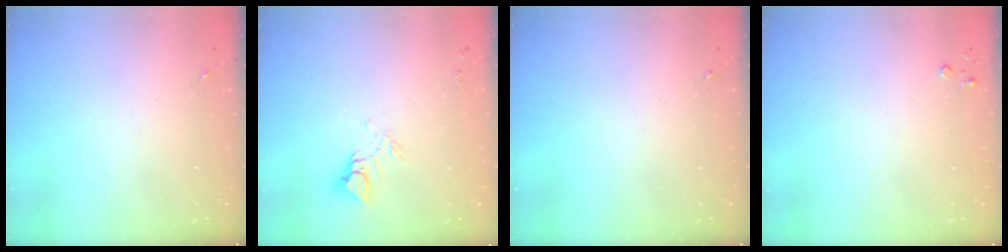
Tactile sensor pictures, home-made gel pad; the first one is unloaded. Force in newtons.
{"total": 8.6, "press": 8.6, "slide": 0.9}
{"total": 0.0}
{"total": 2.2, "press": 2.2, "slide": 0.3}